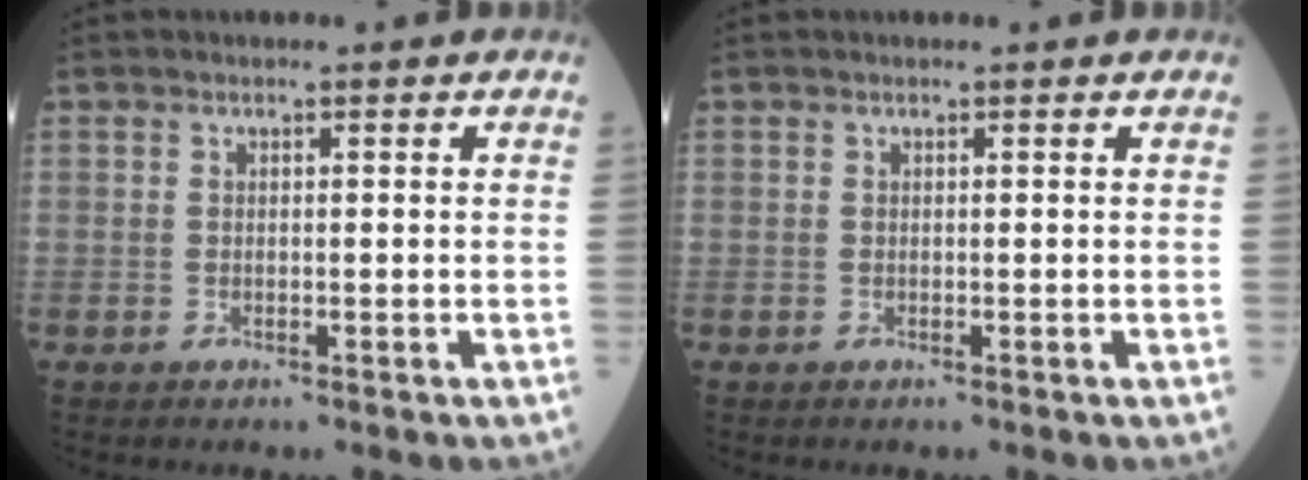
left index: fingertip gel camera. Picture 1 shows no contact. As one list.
[{"total": 0.0}]